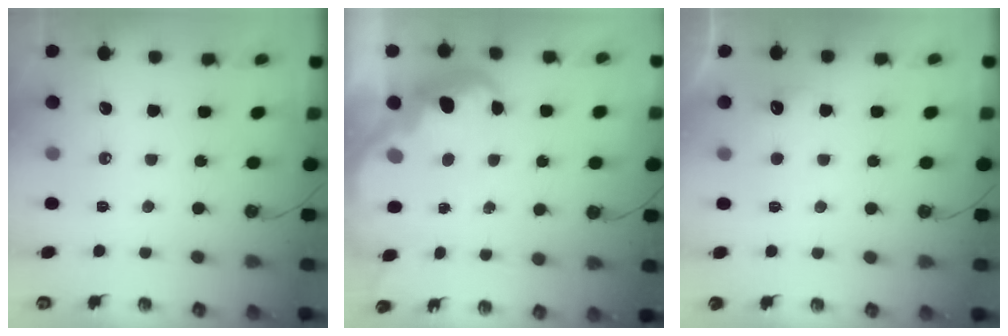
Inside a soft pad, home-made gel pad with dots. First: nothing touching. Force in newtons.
{"total": 7.1, "press": 7.1, "slide": 0.6}
{"total": 2.9, "press": 2.7, "slide": 0.9}